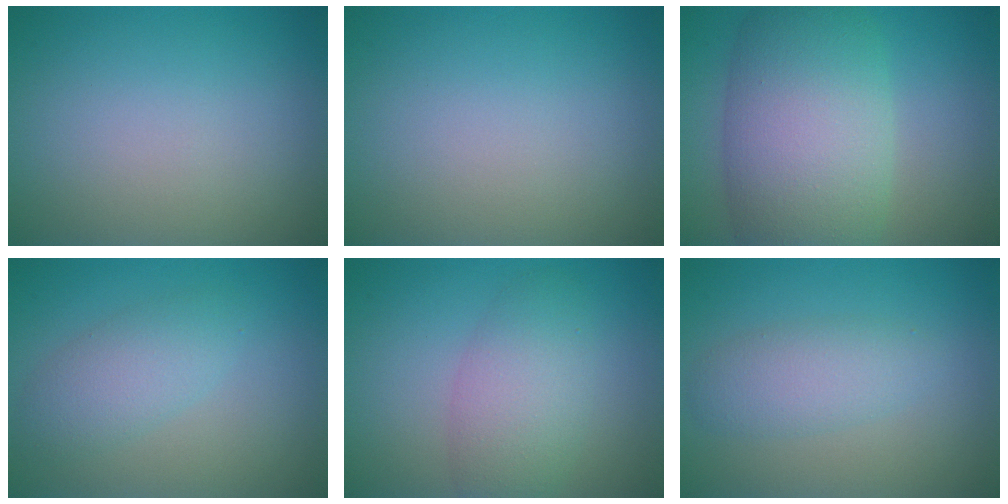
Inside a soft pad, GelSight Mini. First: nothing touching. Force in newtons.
{"total": 0.0}
{"total": 10.3, "press": 10.3, "slide": 0.4}
{"total": 3.0, "press": 3.0, "slide": 0.1}
{"total": 4.2, "press": 4.2, "slide": 0.1}
{"total": 2.9, "press": 2.9, "slide": 0.1}